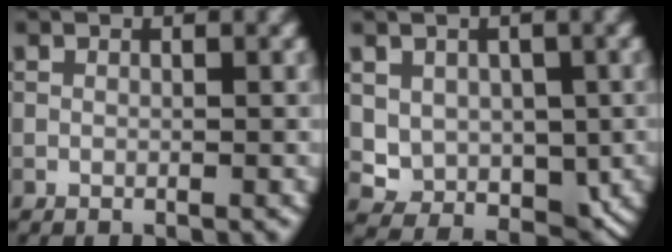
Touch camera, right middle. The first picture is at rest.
{"total": 4.7, "force": [0.4, 4.0, 2.5], "torque": [-0.037, -0.012, 0.016]}